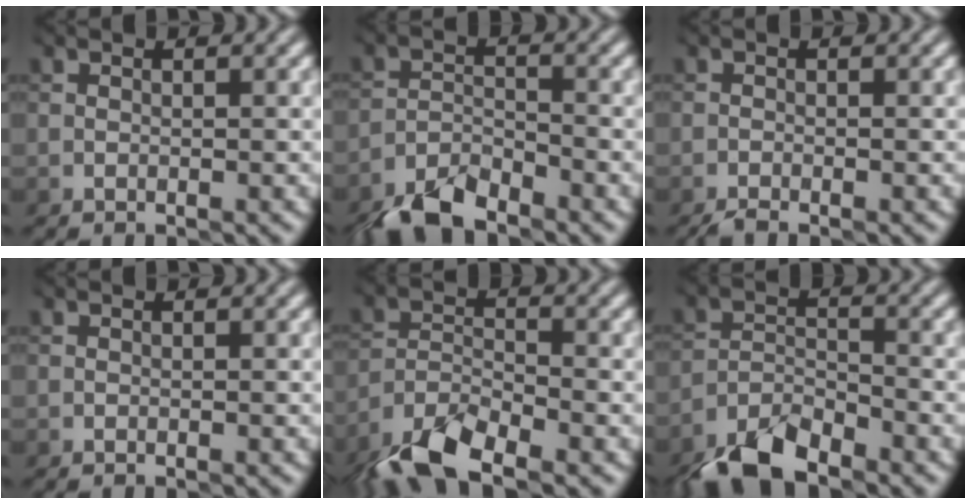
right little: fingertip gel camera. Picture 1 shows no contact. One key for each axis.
{"total": 5.8, "fx": -4.6, "fy": 2.0, "fz": 2.8, "tx": -0.048, "ty": -0.005, "tz": -0.093}
{"total": 1.2, "fx": -1.1, "fy": -0.1, "fz": 0.3, "tx": -0.008, "ty": -0.003, "tz": -0.027}
{"total": 0.0}
{"total": 7.3, "fx": -5.2, "fy": 2.6, "fz": 4.4, "tx": -0.080, "ty": -0.008, "tz": -0.106}
{"total": 6.6, "fx": -5.1, "fy": 2.4, "fz": 3.4, "tx": -0.057, "ty": -0.007, "tz": -0.102}